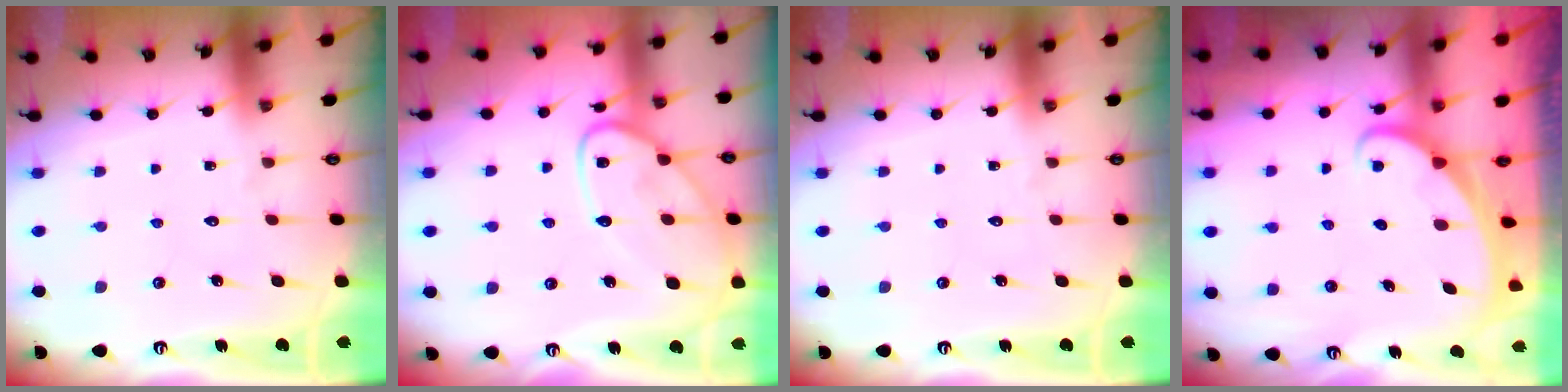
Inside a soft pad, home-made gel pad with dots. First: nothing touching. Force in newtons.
{"total": 14.2, "press": 14.1, "slide": 1.0}
{"total": 0.0}
{"total": 1.7, "press": 1.7, "slide": 0.1}